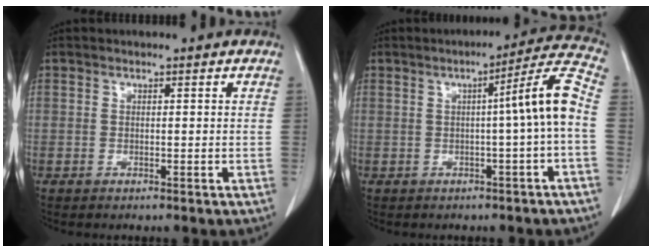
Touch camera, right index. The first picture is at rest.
{"total": 8.0, "force": [-0.6, -1.1, 7.9], "torque": [-0.108, 0.017, -0.010]}